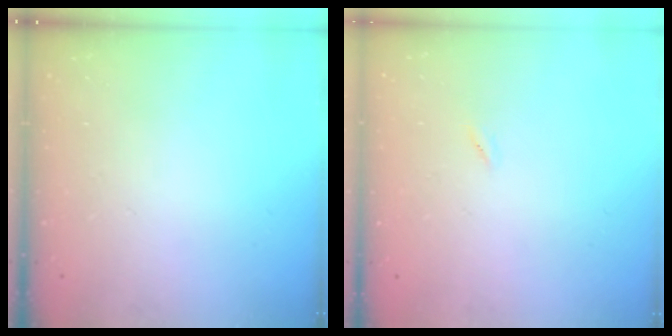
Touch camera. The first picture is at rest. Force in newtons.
{"total": 0.5, "press": 0.3, "slide": 0.4}